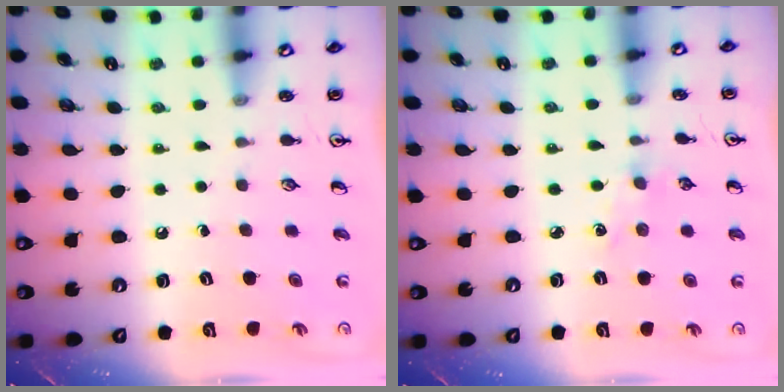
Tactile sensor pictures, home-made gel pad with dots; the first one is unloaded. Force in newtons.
{"total": 1.7, "press": 1.7, "slide": 0.3}